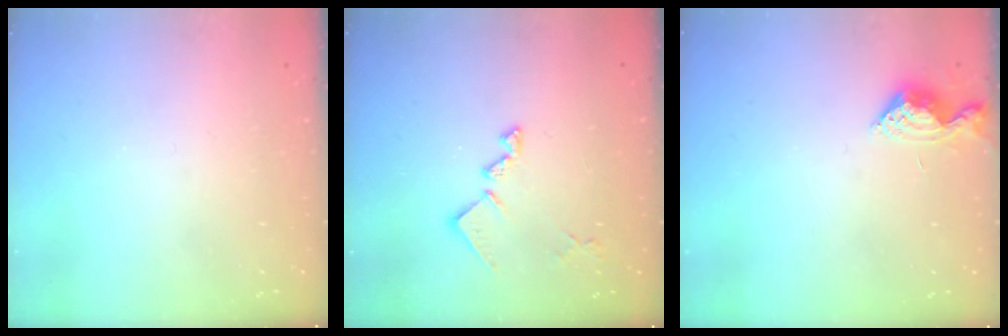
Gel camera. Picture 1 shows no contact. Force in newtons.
{"total": 12.1, "press": 12.1, "slide": 0.6}
{"total": 7.0, "press": 6.9, "slide": 0.8}